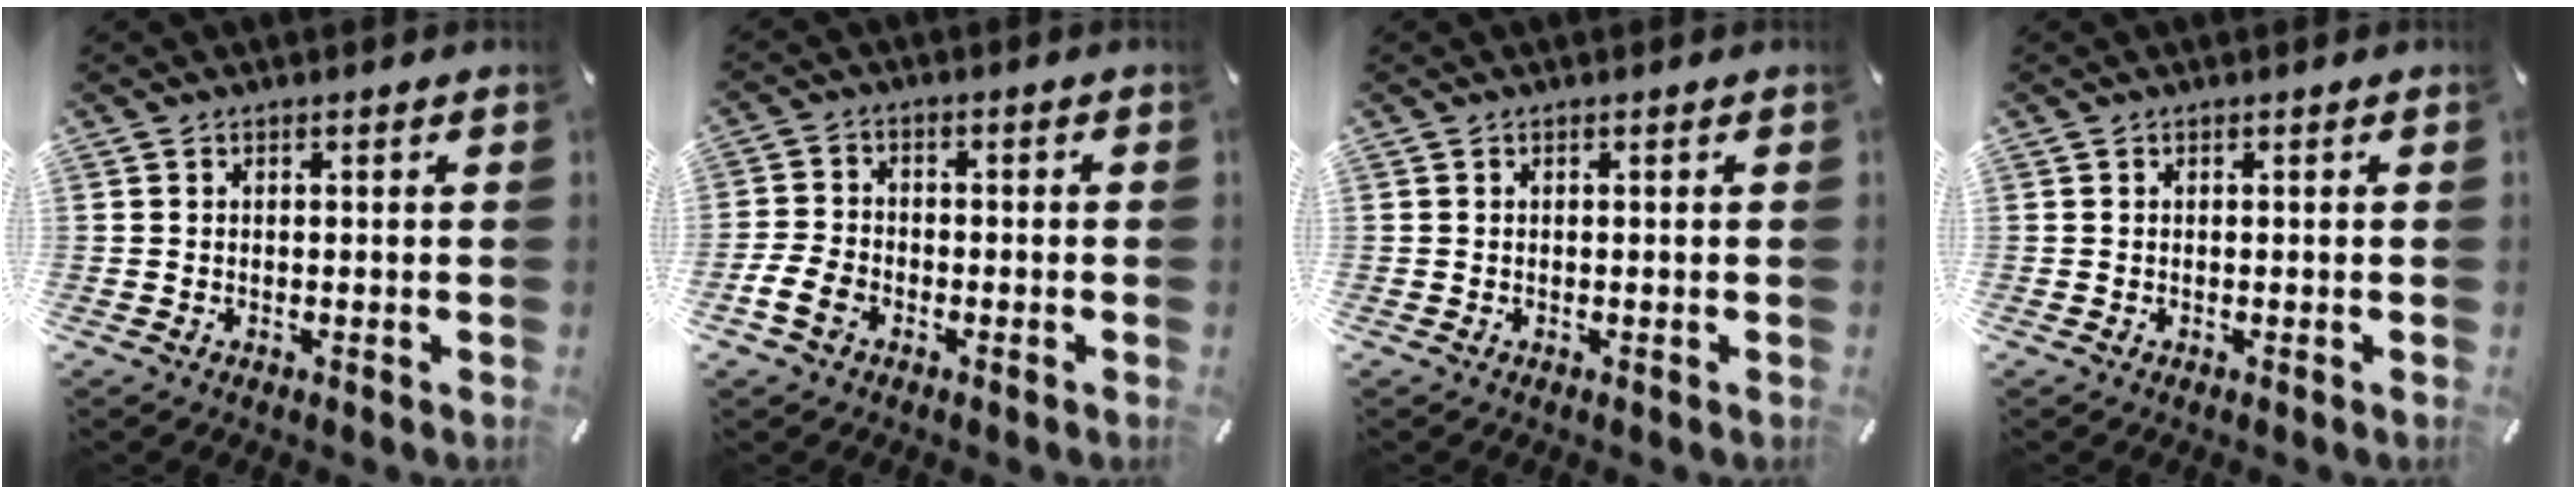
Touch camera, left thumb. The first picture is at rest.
{"total": 6.0, "force": [-2.9, 4.3, 3.0], "torque": [-0.066, 0.013, -0.054]}
{"total": 0.0}
{"total": 0.0}